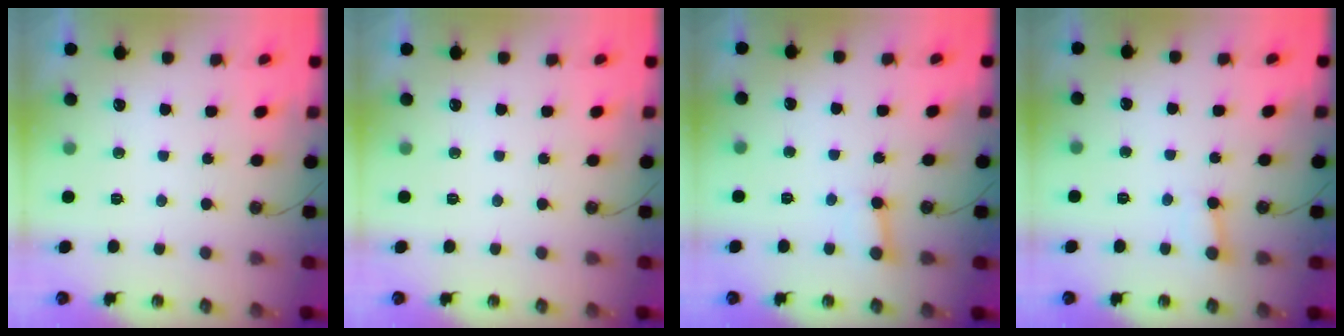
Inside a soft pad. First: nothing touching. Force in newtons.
{"total": 0.0}
{"total": 3.0, "press": 3.0, "slide": 0.2}
{"total": 2.5, "press": 2.4, "slide": 0.4}